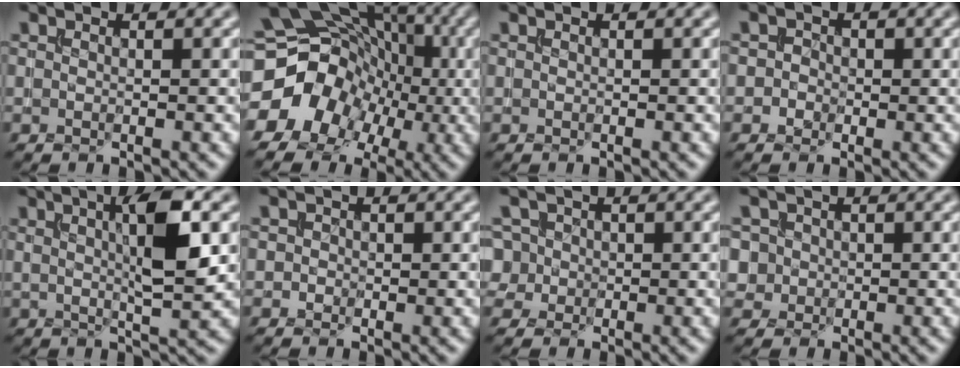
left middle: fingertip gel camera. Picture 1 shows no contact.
{"total": 15.0, "force": [-3.5, 12.9, 6.8], "torque": [-0.123, 0.001, -0.082]}
{"total": 0.0}
{"total": 1.7, "force": [0.0, 1.6, 0.5], "torque": [0.015, 0.003, -0.015]}
{"total": 6.3, "force": [1.5, 1.3, 5.9], "torque": [-0.092, 0.005, 0.024]}
{"total": 1.0, "force": [0.1, 1.0, 0.2], "torque": [0.007, -0.003, -0.005]}
{"total": 4.2, "force": [0.5, 3.8, 1.5], "torque": [-0.024, 0.032, -0.005]}
{"total": 3.6, "force": [0.8, 3.3, 1.1], "torque": [-0.013, 0.018, 0.010]}